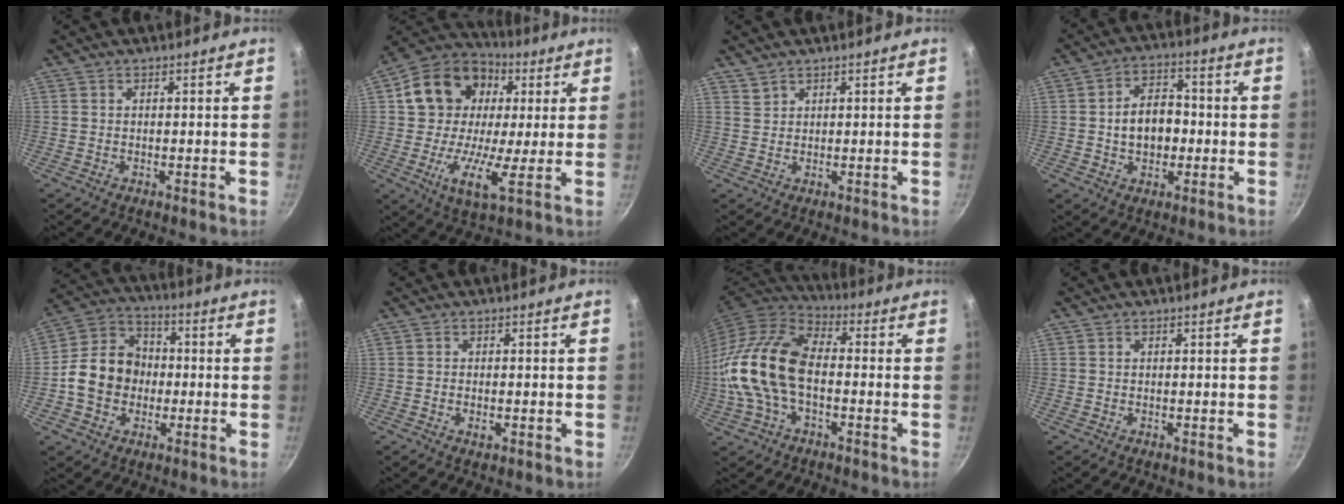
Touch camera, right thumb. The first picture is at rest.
{"total": 18.6, "force": [3.4, 13.1, 12.8], "torque": [-0.201, 0.014, 0.036]}
{"total": 1.6, "force": [1.4, 0.8, 0.1], "torque": [0.008, 0.002, 0.030]}
{"total": 9.4, "force": [-0.7, 6.7, 6.5], "torque": [-0.077, 0.019, -0.015]}
{"total": 13.1, "force": [-1.5, 10.9, 7.1], "torque": [-0.090, 0.029, -0.044]}
{"total": 1.6, "force": [-0.5, 0.9, 1.3], "torque": [-0.022, -0.001, -0.008]}
{"total": 17.9, "force": [-2.0, 10.5, 14.3], "torque": [-0.268, 0.033, -0.052]}
{"total": 0.0}